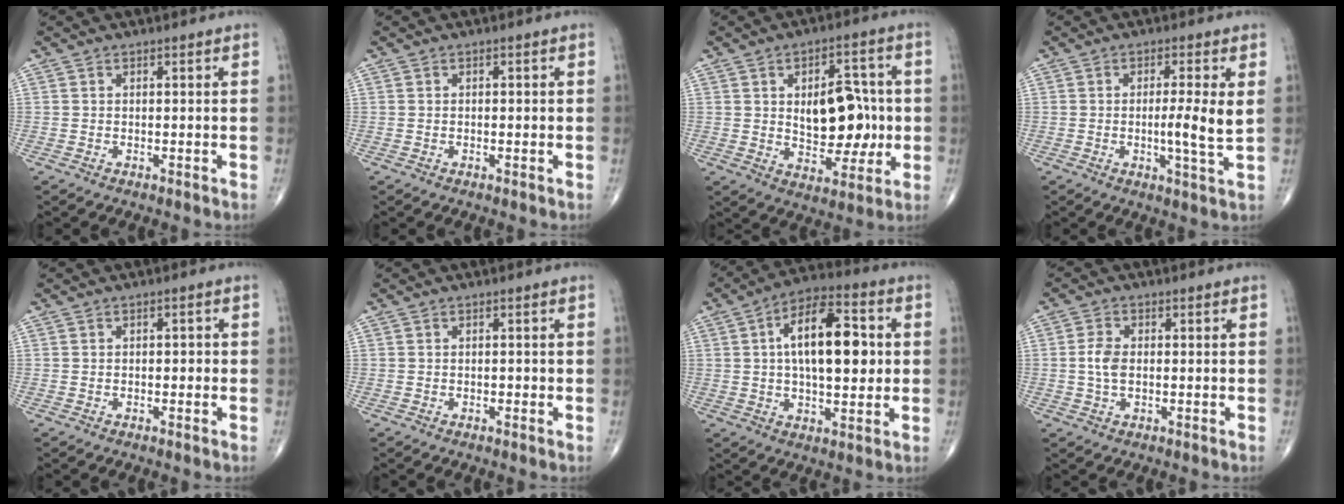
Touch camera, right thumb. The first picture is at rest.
{"total": 0.0}
{"total": 13.4, "force": [0.6, 7.9, 10.9], "torque": [-0.113, 0.004, 0.017]}
{"total": 6.0, "force": [0.6, 0.2, 6.0], "torque": [-0.102, -0.012, 0.006]}
{"total": 1.3, "force": [-0.1, 0.8, 1.0], "torque": [-0.004, 0.003, -0.007]}
{"total": 0.7, "force": [-0.2, 0.4, 0.5], "torque": [-0.002, 0.002, -0.005]}
{"total": 16.7, "force": [2.3, 7.9, 14.6], "torque": [-0.215, 0.015, 0.032]}
{"total": 3.9, "force": [-0.1, 2.3, 3.1], "torque": [-0.066, 0.004, -0.006]}